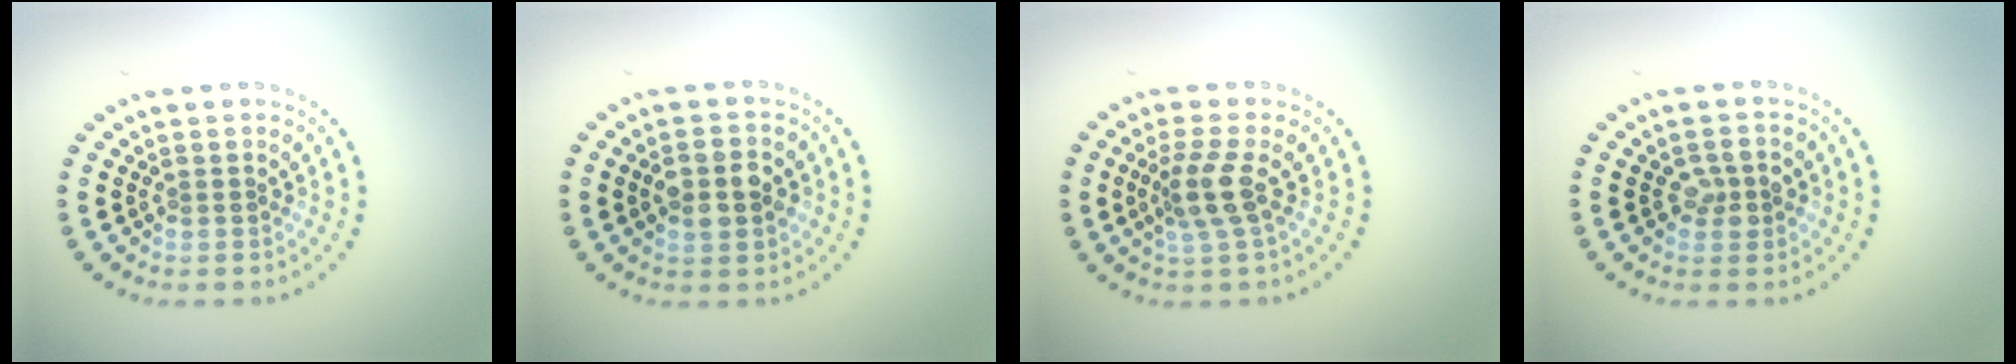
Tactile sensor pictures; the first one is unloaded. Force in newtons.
{"total": 3.8, "press": 3.8, "slide": 0.1}
{"total": 2.8, "press": 2.2, "slide": 1.8}
{"total": 2.0, "press": 1.9, "slide": 0.3}